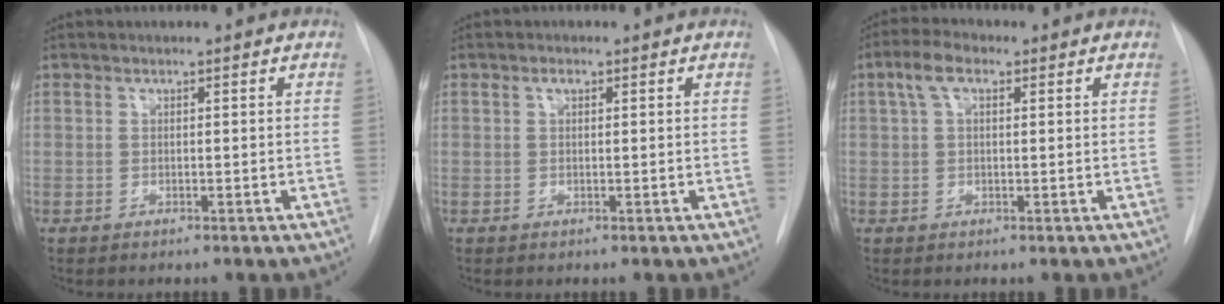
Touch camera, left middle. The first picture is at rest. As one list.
[{"total": 0.9, "force": [0.4, 0.4, 0.7], "torque": [-0.014, 0.005, 0.005]}, {"total": 4.2, "force": [1.7, 1.9, 3.4], "torque": [-0.075, 0.024, 0.033]}]